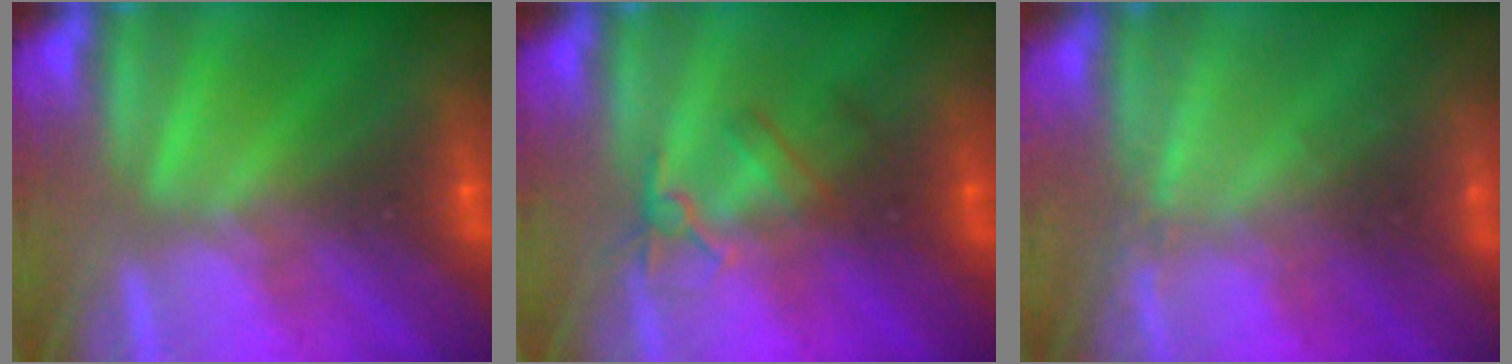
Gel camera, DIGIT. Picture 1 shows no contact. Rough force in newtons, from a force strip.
{"total": 2.4}
{"total": 2.0}